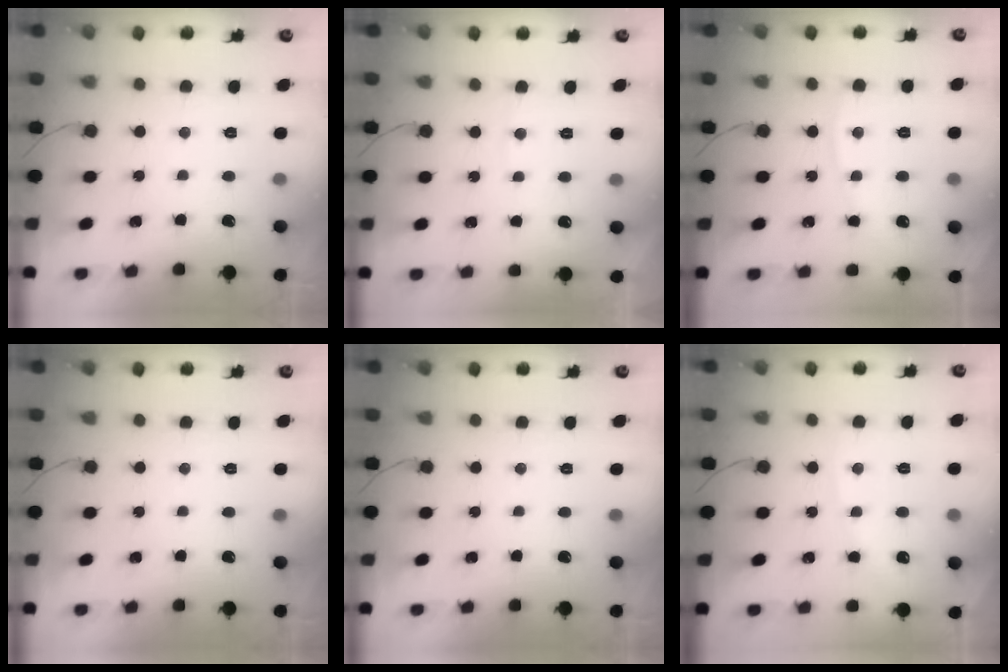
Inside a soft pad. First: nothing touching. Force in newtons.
{"total": 3.2, "press": 3.2, "slide": 0.3}
{"total": 3.3, "press": 3.2, "slide": 0.4}
{"total": 0.0}
{"total": 0.0}
{"total": 2.4, "press": 2.4, "slide": 0.4}